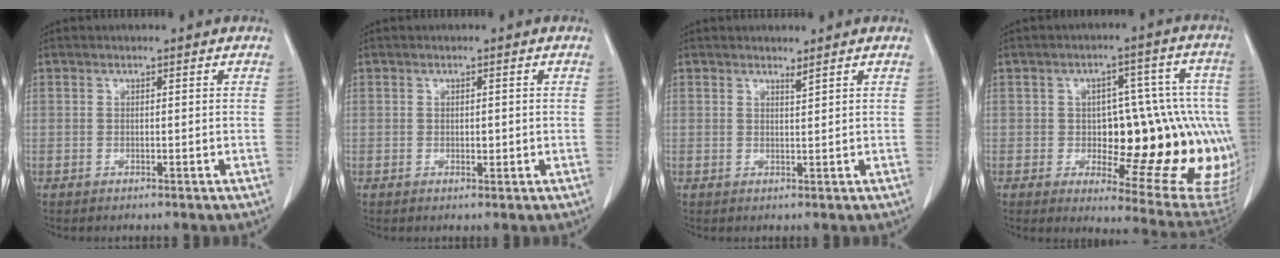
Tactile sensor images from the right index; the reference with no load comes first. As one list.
[{"total": 1.1, "force": [0.1, 0.6, 0.9], "torque": [-0.011, 0.001, 0.006]}, {"total": 0.8, "force": [0.8, -0.3, 0.2], "torque": [-0.013, -0.012, 0.016]}, {"total": 21.2, "force": [-2.2, 7.5, 19.7], "torque": [-0.163, 0.032, -0.004]}]